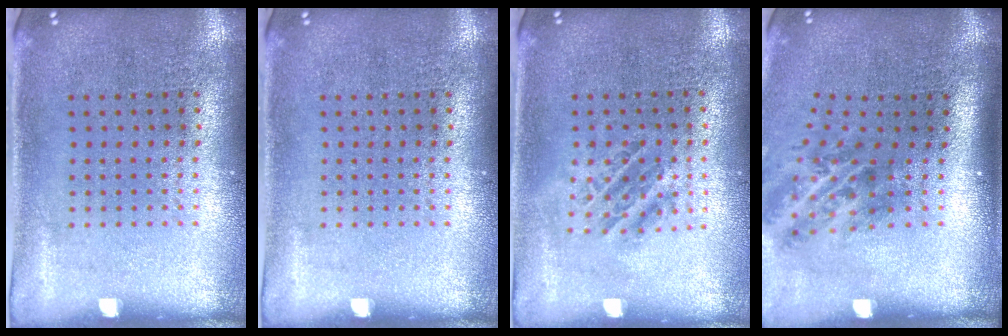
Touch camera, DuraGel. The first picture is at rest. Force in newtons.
{"total": 0.0}
{"total": 1.1, "press": 1.0, "slide": 0.4}
{"total": 2.1, "press": 1.3, "slide": 1.7}